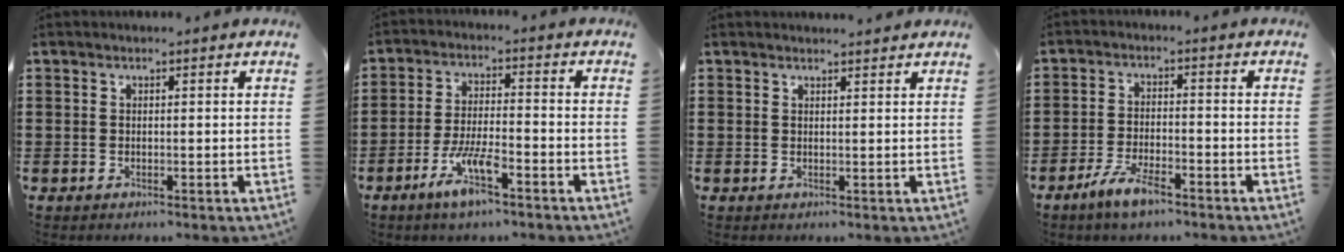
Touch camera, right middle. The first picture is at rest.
{"total": 7.2, "force": [-4.2, 1.6, 5.6], "torque": [-0.116, -0.005, -0.078]}
{"total": 1.2, "force": [1.2, 0.0, 0.2], "torque": [0.001, -0.004, 0.020]}
{"total": 5.4, "force": [-3.9, 1.5, 3.4], "torque": [-0.073, -0.001, -0.075]}